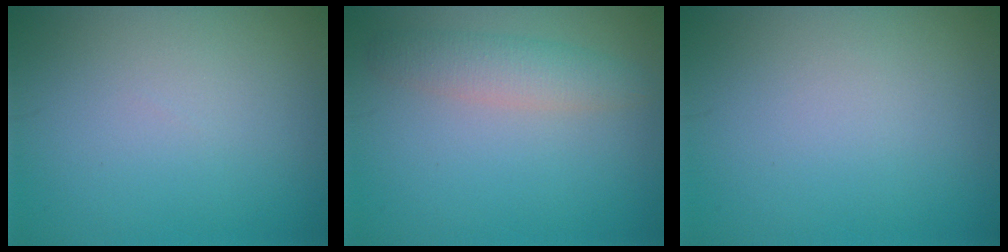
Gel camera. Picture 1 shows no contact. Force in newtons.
{"total": 2.8, "press": 2.8, "slide": 0.1}
{"total": 0.0}